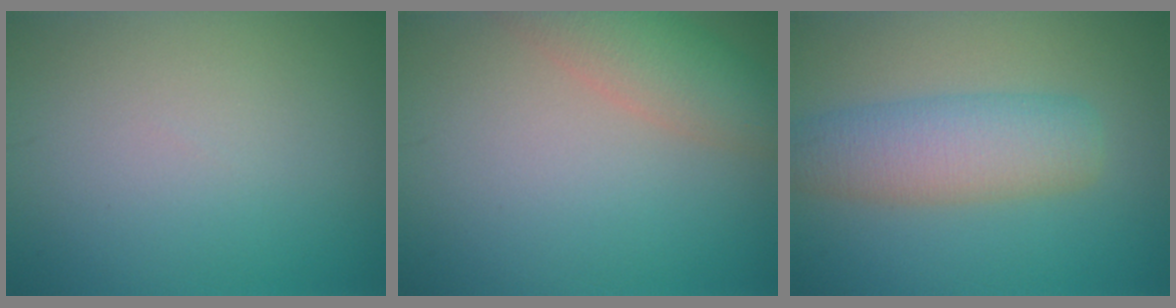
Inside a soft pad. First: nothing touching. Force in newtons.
{"total": 4.8, "press": 4.8, "slide": 0.5}
{"total": 5.6, "press": 5.6, "slide": 0.2}